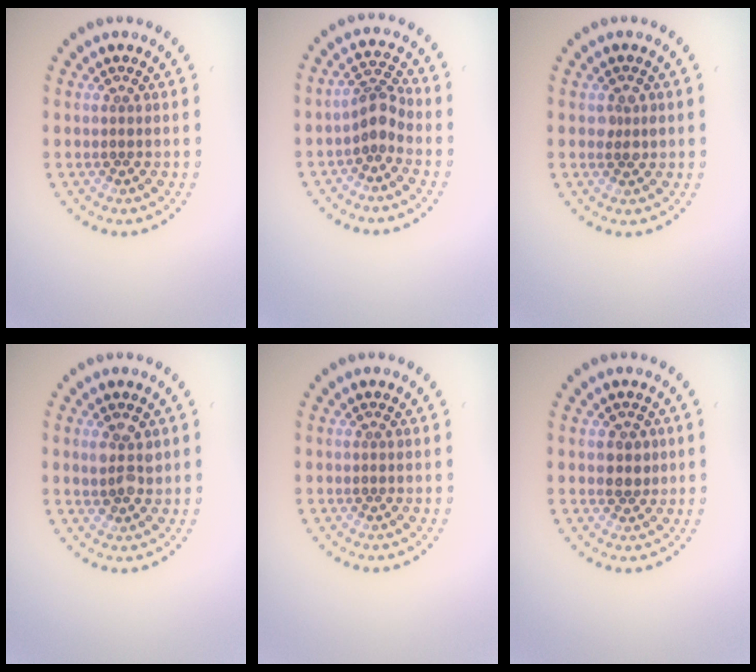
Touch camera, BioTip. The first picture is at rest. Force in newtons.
{"total": 2.4, "press": 1.8, "slide": 1.6}
{"total": 0.9, "press": 0.9, "slide": 0.2}
{"total": 2.2, "press": 2.1, "slide": 0.6}
{"total": 0.0}
{"total": 1.9, "press": 1.8, "slide": 0.6}